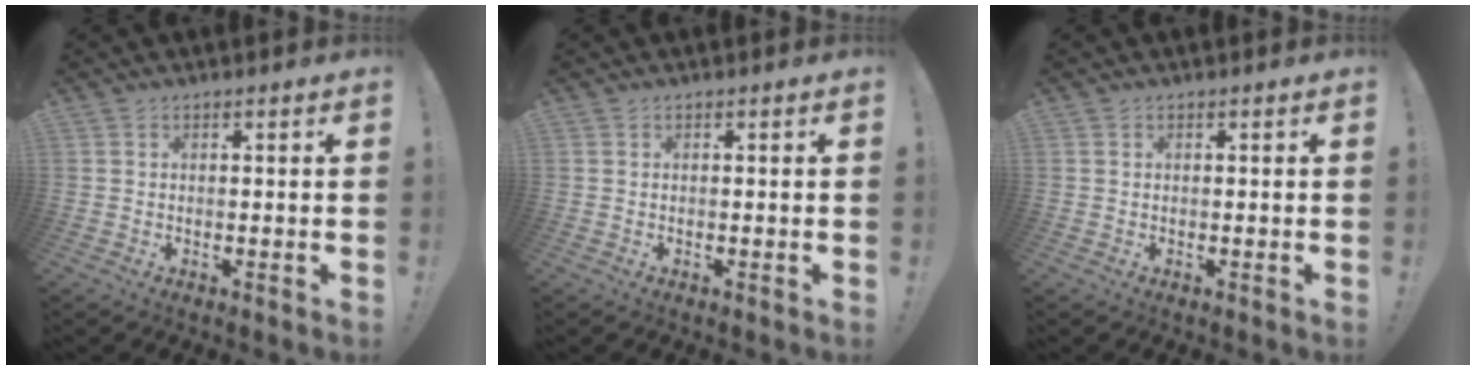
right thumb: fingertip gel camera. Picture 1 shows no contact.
{"total": 0.0}
{"total": 0.0}